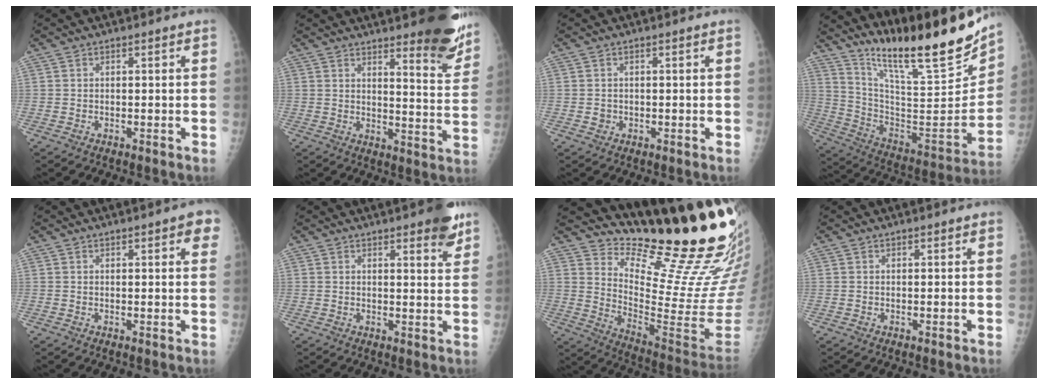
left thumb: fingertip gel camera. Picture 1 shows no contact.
{"total": 14.8, "force": [10.8, 3.3, 9.6], "torque": [-0.087, -0.080, 0.134]}
{"total": 1.1, "force": [-0.1, 1.1, 0.3], "torque": [-0.002, 0.002, 0.000]}
{"total": 25.7, "force": [19.8, 4.0, 15.9], "torque": [-0.231, -0.106, 0.325]}
{"total": 4.7, "force": [2.5, 1.3, 3.8], "torque": [-0.030, -0.006, 0.025]}
{"total": 6.5, "force": [4.3, 1.6, 4.6], "torque": [-0.045, -0.022, 0.052]}
{"total": 25.6, "force": [19.3, 5.4, 16.0], "torque": [-0.206, -0.160, 0.281]}
{"total": 0.9, "force": [0.7, 0.3, 0.5], "torque": [-0.003, -0.001, 0.008]}